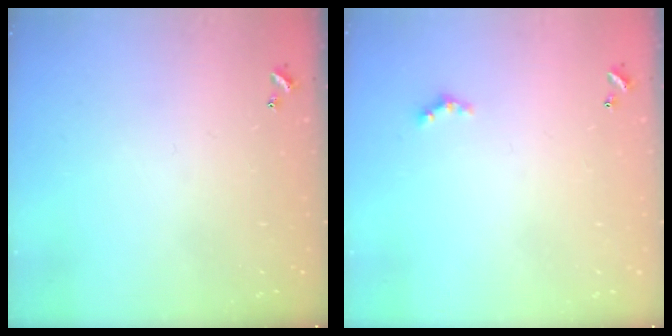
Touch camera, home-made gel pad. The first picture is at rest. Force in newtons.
{"total": 1.3, "press": 1.2, "slide": 0.4}